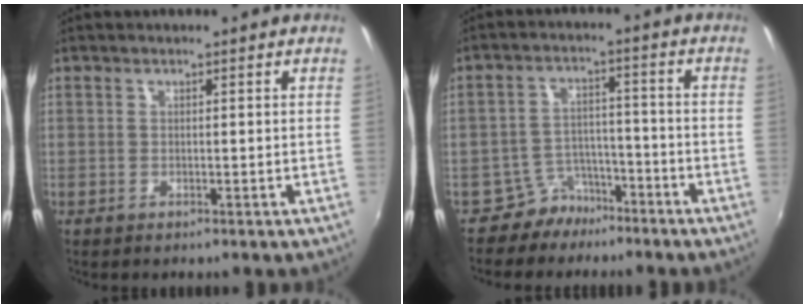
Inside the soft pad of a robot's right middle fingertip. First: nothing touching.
{"total": 5.6, "force": [-4.7, 3.2, 0.3], "torque": [-0.009, 0.017, -0.079]}